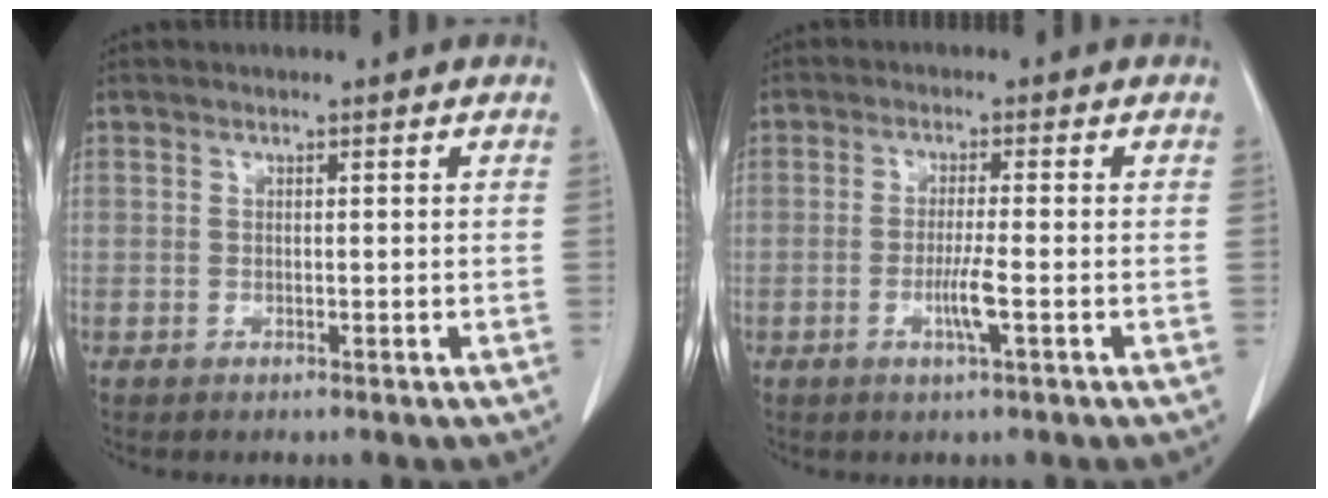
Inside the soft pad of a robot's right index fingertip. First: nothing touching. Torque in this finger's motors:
{"motor_torque": [1.02, -0.26, 0.43, 0.12]}